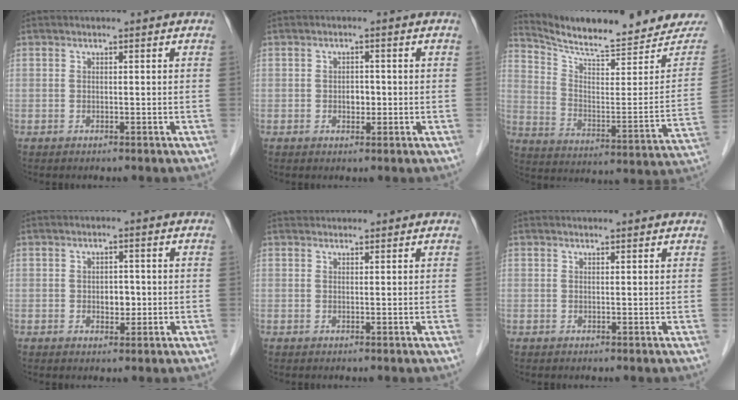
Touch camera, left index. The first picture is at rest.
{"total": 1.8, "force": [-0.5, 1.2, 1.3], "torque": [-0.018, 0.000, -0.007]}
{"total": 19.9, "force": [18.5, 2.7, 6.6], "torque": [-0.111, -0.064, 0.258]}
{"total": 2.3, "force": [-0.4, 1.6, 1.7], "torque": [-0.023, -0.002, -0.004]}
{"total": 2.0, "force": [1.9, 0.4, 0.0], "torque": [-0.005, 0.024, 0.033]}
{"total": 2.3, "force": [2.3, 0.2, 0.4], "torque": [-0.012, 0.008, 0.024]}